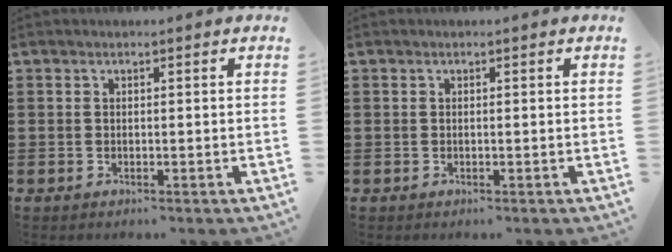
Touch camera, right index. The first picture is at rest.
{"total": 0.0}